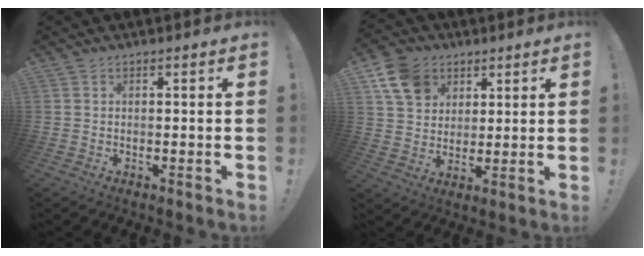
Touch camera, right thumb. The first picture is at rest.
{"total": 12.3, "force": [6.0, 9.5, 5.0], "torque": [-0.078, -0.021, 0.120]}